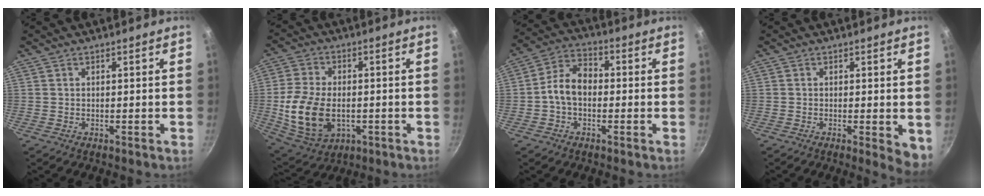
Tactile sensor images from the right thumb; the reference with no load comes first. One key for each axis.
{"total": 14.3, "fx": -2.2, "fy": 9.4, "fz": 10.6, "tx": -0.196, "ty": 0.004, "tz": -0.028}
{"total": 7.9, "fx": -0.9, "fy": 5.5, "fz": 5.6, "tx": -0.083, "ty": 0.032, "tz": -0.033}
{"total": 4.6, "fx": -0.6, "fy": 1.6, "fz": 4.2, "tx": -0.046, "ty": -0.008, "tz": -0.008}